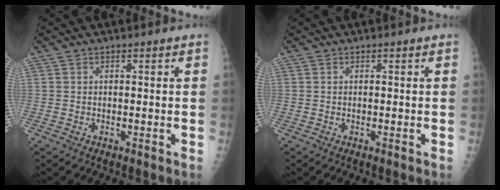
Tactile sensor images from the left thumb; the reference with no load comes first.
{"total": 0.0}